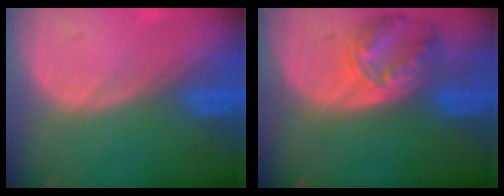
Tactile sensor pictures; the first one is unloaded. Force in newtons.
{"total": 8.1, "press": 7.1, "slide": 3.9}